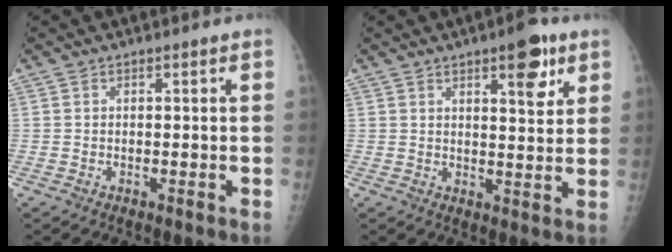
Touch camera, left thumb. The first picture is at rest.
{"total": 8.4, "force": [4.5, 2.9, 6.4], "torque": [-0.068, -0.022, 0.059]}